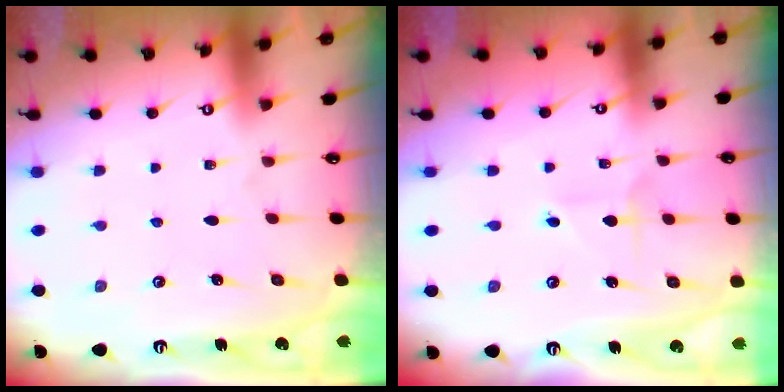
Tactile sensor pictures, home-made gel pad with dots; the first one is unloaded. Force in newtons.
{"total": 2.7, "press": 2.7, "slide": 0.2}